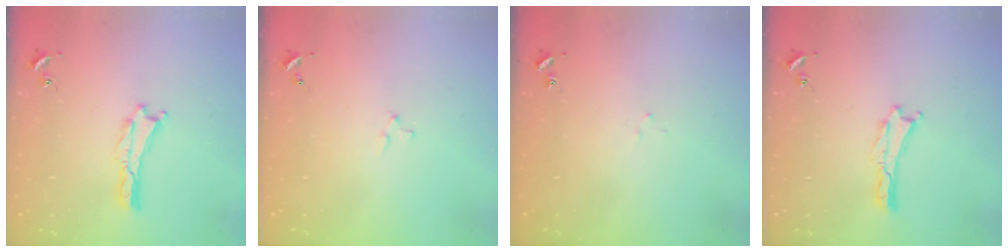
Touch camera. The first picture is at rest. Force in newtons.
{"total": 2.0, "press": 2.0, "slide": 0.2}
{"total": 1.8, "press": 1.8, "slide": 0.1}
{"total": 0.0}